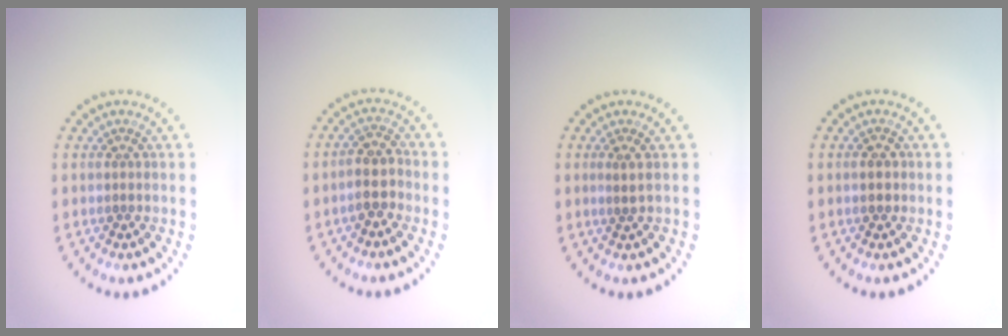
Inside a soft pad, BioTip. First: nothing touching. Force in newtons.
{"total": 2.6, "press": 2.3, "slide": 1.1}
{"total": 0.9, "press": 0.5, "slide": 0.8}
{"total": 1.9, "press": 1.9, "slide": 0.2}